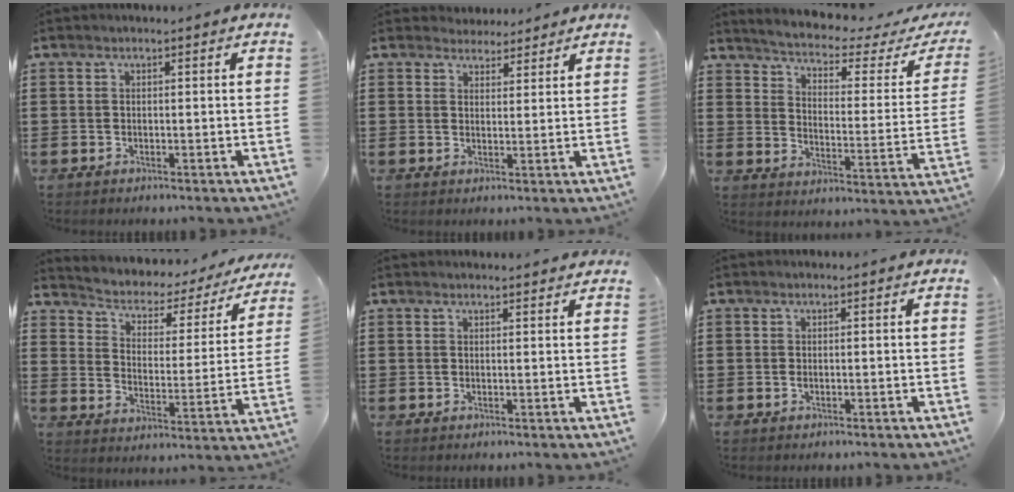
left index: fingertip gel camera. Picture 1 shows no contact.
{"total": 3.0, "force": [2.7, 1.1, -0.2], "torque": [-0.007, -0.001, 0.052]}
{"total": 2.8, "force": [2.3, 0.1, 1.5], "torque": [-0.048, -0.027, 0.028]}
{"total": 2.5, "force": [1.7, 1.7, 0.8], "torque": [-0.034, -0.019, 0.016]}
{"total": 1.3, "force": [1.3, 0.0, 0.1], "torque": [-0.006, 0.000, 0.025]}
{"total": 0.0}